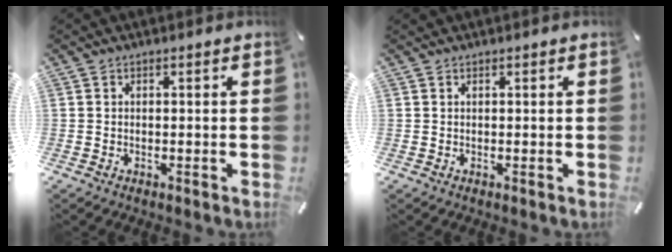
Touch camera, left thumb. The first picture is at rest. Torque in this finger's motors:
{"motor_torque": [-0.29, -0.27, 0.16, 0.10, -0.02]}